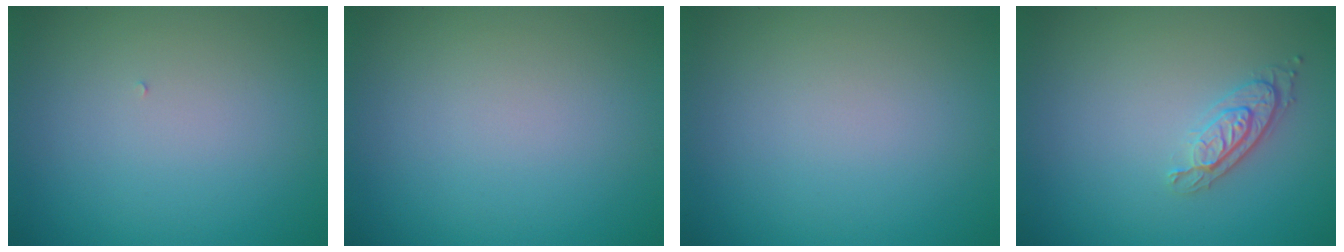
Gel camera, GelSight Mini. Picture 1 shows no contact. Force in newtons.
{"total": 0.0}
{"total": 0.0}
{"total": 2.1, "press": 1.8, "slide": 1.1}